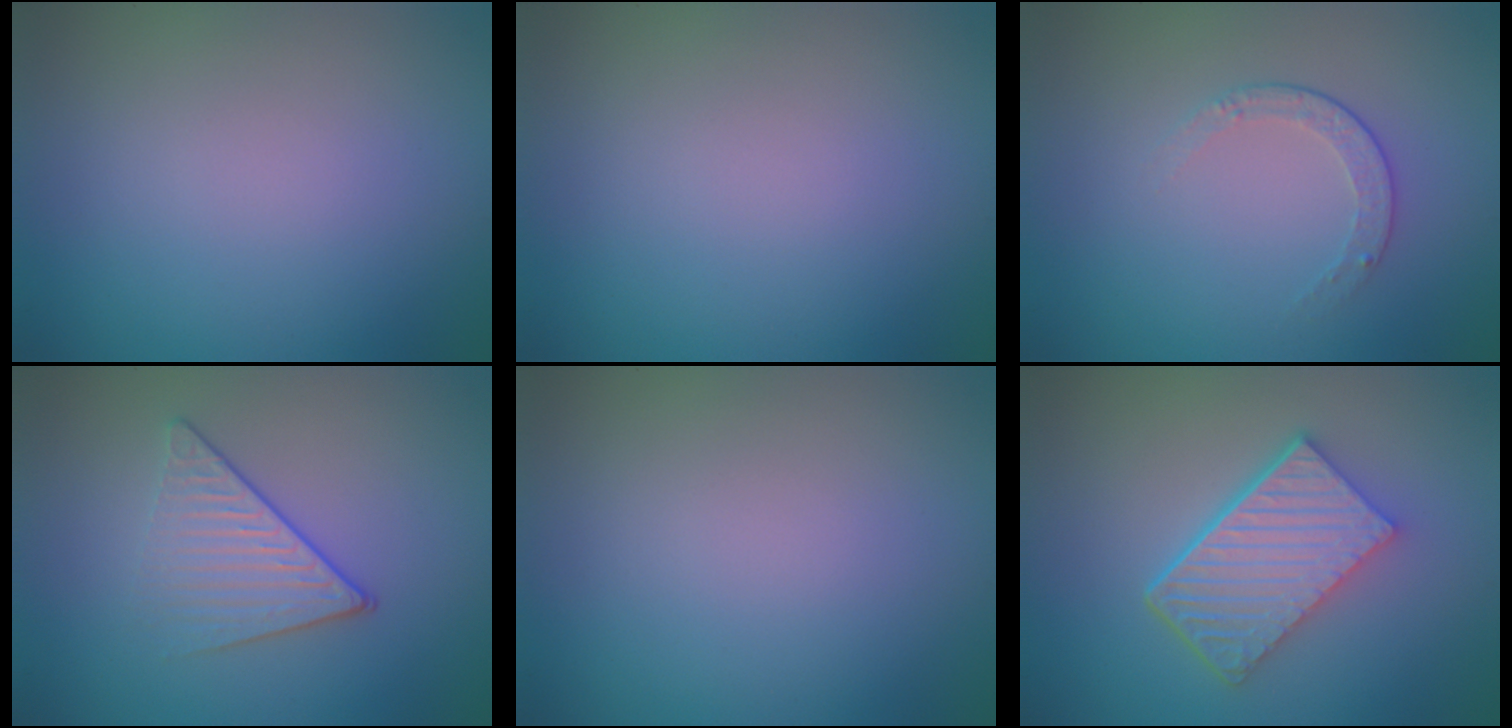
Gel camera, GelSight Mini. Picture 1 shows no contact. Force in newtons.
{"total": 0.0}
{"total": 1.6, "press": 1.2, "slide": 1.1}
{"total": 3.8, "press": 2.8, "slide": 2.5}
{"total": 0.0}
{"total": 6.0, "press": 4.3, "slide": 4.2}